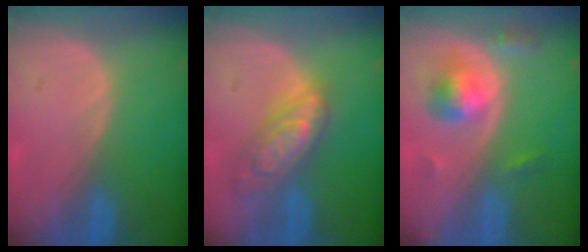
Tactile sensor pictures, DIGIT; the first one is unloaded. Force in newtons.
{"total": 7.5, "press": 7.5, "slide": 0.5}
{"total": 5.6, "press": 5.2, "slide": 2.0}